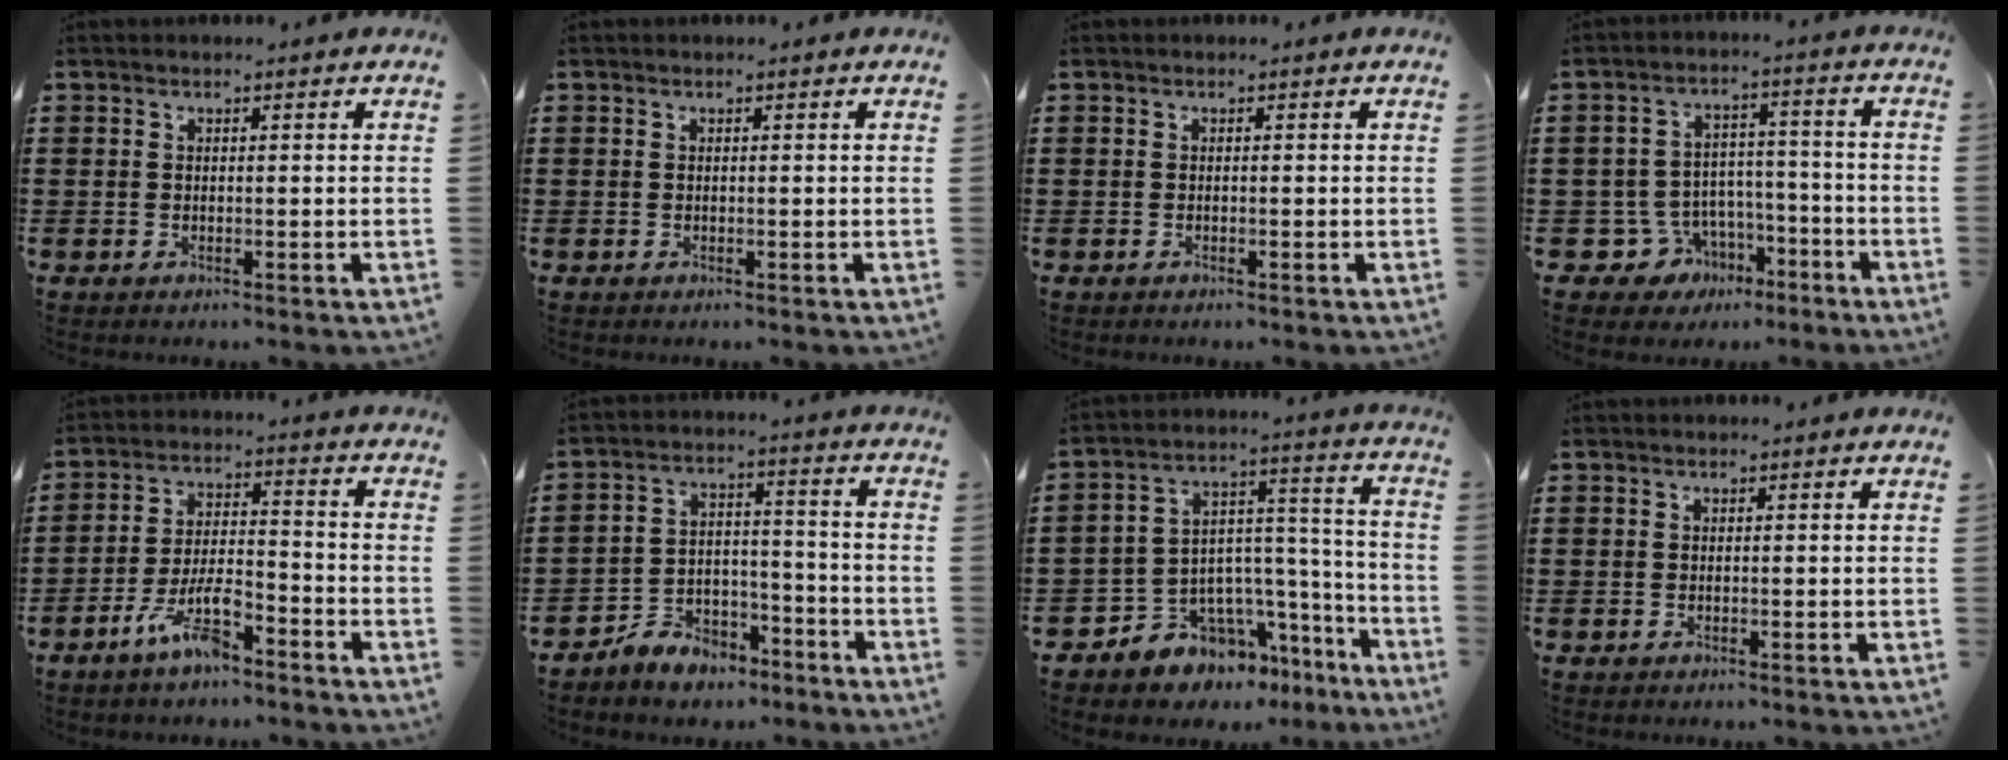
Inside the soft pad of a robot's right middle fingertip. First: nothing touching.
{"total": 0.0}
{"total": 0.0}
{"total": 6.3, "force": [-3.5, 5.2, 0.9], "torque": [-0.046, 0.013, -0.064]}
{"total": 8.0, "force": [-5.4, 2.4, 5.5], "torque": [-0.119, 0.004, -0.103]}
{"total": 5.9, "force": [-5.4, 2.1, 0.5], "torque": [-0.010, 0.019, -0.110]}
{"total": 7.2, "force": [-5.8, 4.4, 0.5], "torque": [-0.026, -0.001, -0.107]}
{"total": 0.0}